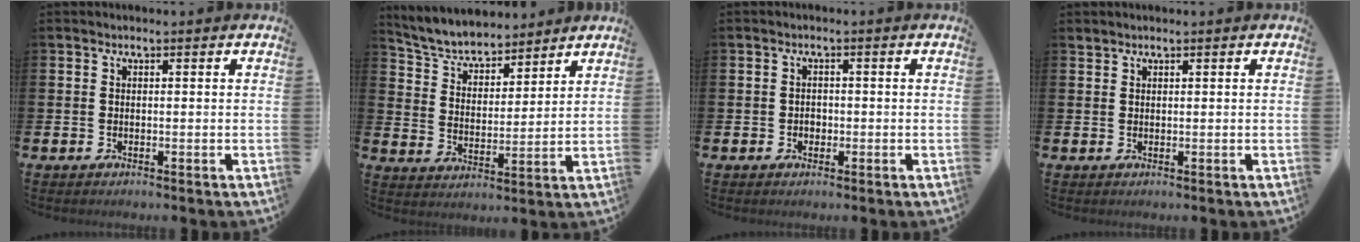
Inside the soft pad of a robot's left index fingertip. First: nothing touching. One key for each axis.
{"total": 5.8, "fx": 5.5, "fy": 1.5, "fz": 0.8, "tx": -0.049, "ty": -0.037, "tz": 0.096}
{"total": 1.2, "fx": -0.3, "fy": 1.1, "fz": 0.5, "tx": -0.002, "ty": 0.003, "tz": -0.008}
{"total": 0.9, "fx": 0.9, "fy": 0.2, "fz": -0.1, "tx": 0.001, "ty": 0.002, "tz": 0.016}